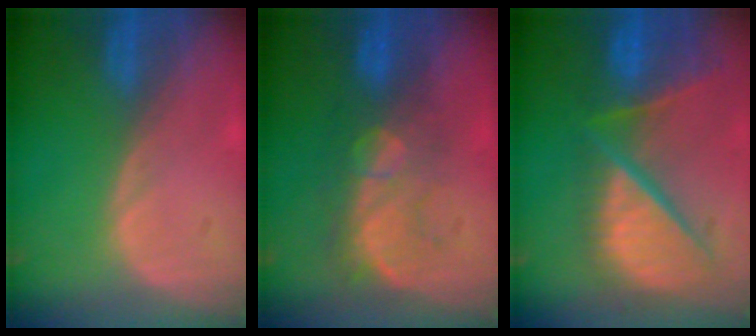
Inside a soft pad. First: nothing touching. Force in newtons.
{"total": 8.2, "press": 7.6, "slide": 2.9}
{"total": 12.3, "press": 10.1, "slide": 7.0}